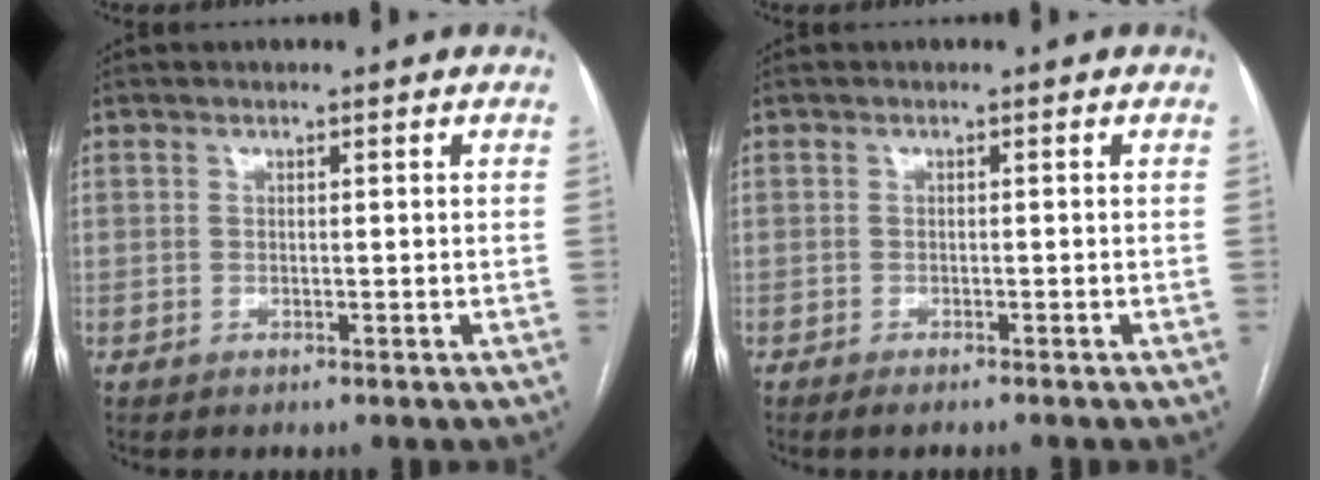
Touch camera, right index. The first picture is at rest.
{"total": 2.5, "force": [-2.1, 0.4, 1.2], "torque": [-0.013, -0.004, -0.025]}